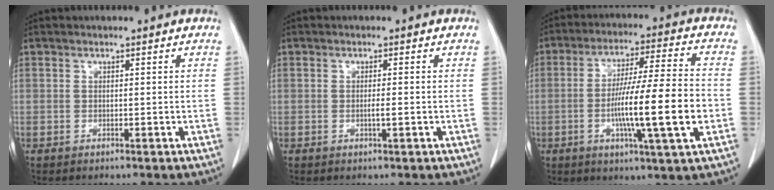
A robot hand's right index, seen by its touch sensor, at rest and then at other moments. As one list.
[{"total": 1.1, "force": [-0.3, -0.1, 1.1], "torque": [-0.023, 0.000, -0.003]}, {"total": 14.6, "force": [-3.3, 0.2, 14.2], "torque": [-0.246, -0.003, -0.057]}]